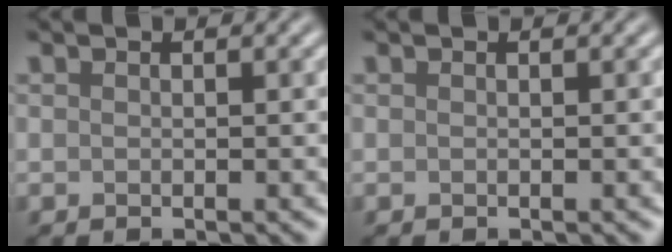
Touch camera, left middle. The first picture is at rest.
{"total": 0.0}